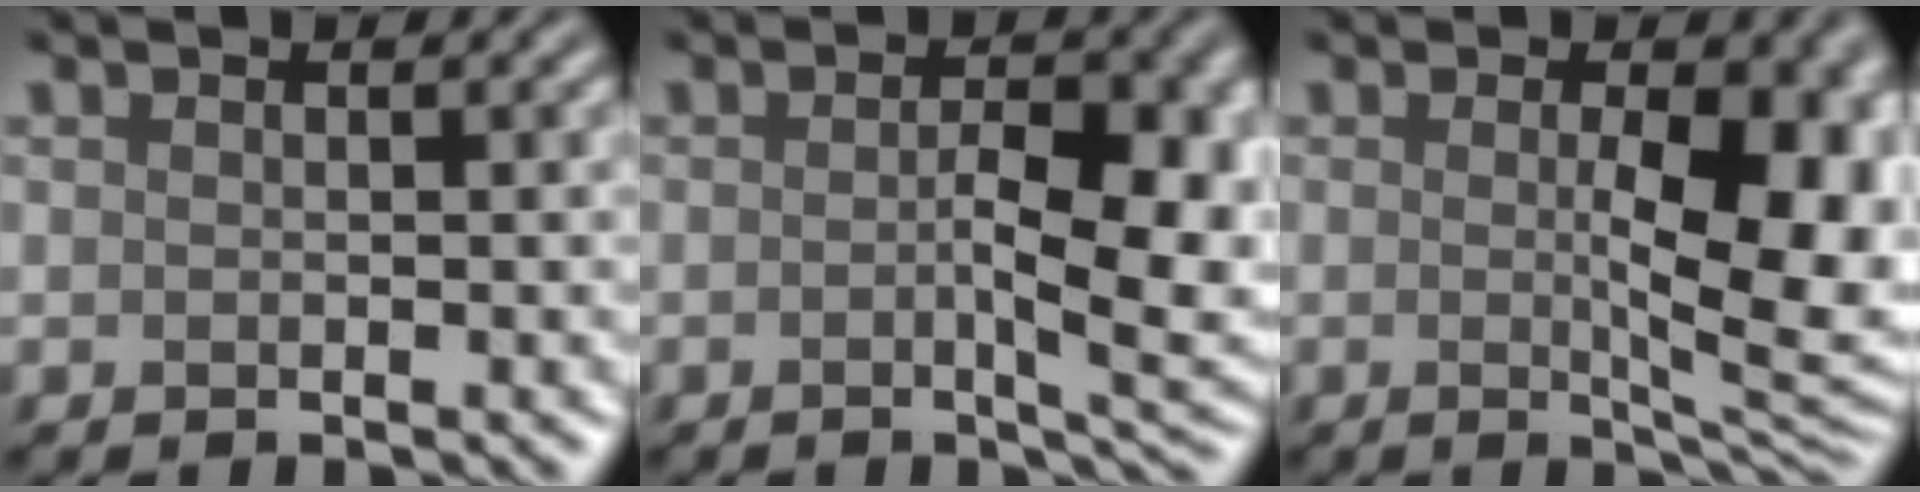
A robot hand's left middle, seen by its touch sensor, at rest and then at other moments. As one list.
[{"total": 6.7, "force": [-0.6, 2.2, 6.3], "torque": [-0.090, -0.011, -0.005]}, {"total": 9.0, "force": [0.2, 2.7, 8.6], "torque": [-0.111, -0.006, 0.008]}]